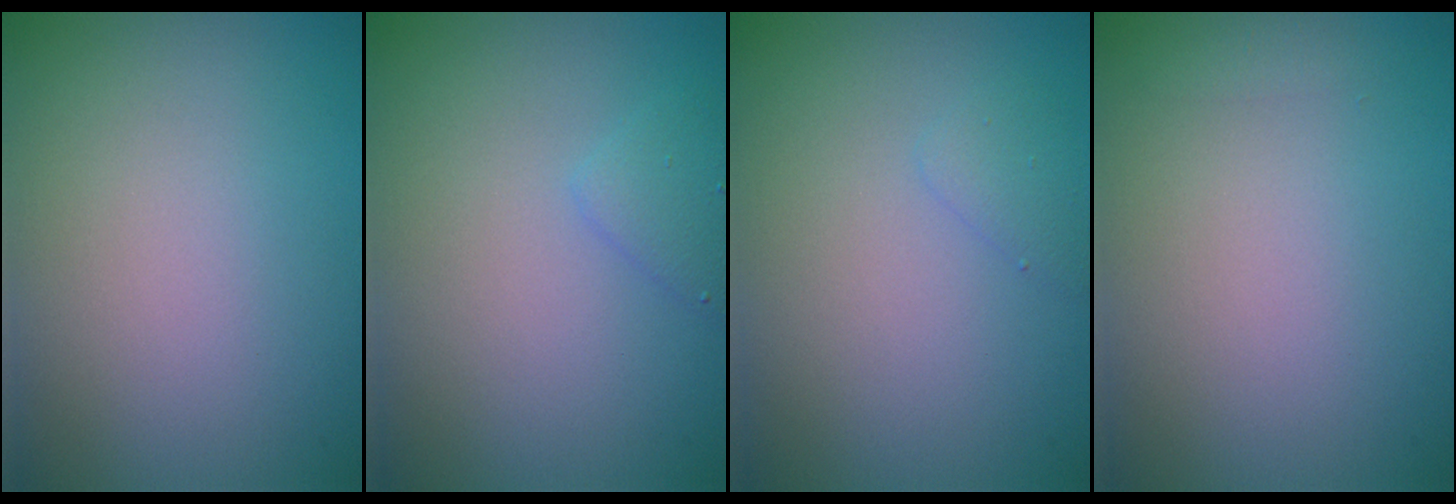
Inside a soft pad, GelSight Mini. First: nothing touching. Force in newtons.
{"total": 1.4, "press": 1.4, "slide": 0.1}
{"total": 1.0, "press": 1.0, "slide": 0.1}
{"total": 0.6, "press": 0.6, "slide": 0.0}